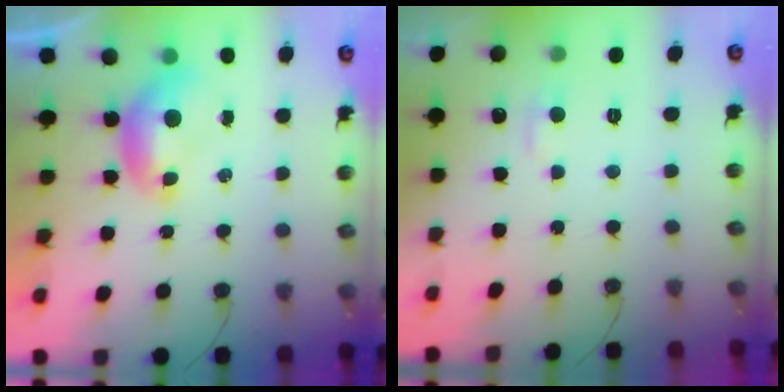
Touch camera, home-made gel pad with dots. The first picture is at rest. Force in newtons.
{"total": 2.0, "press": 1.9, "slide": 0.5}